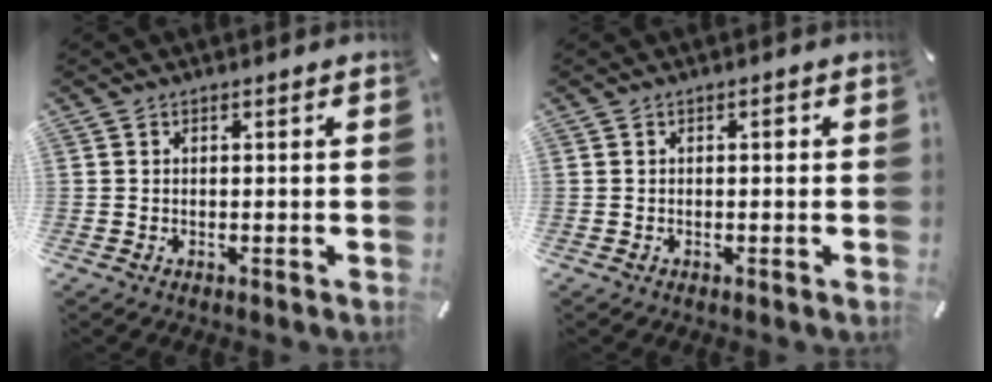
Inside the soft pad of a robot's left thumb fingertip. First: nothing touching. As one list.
[{"total": 1.1, "force": [0.1, 0.6, 0.9], "torque": [-0.018, 0.005, 0.000]}]